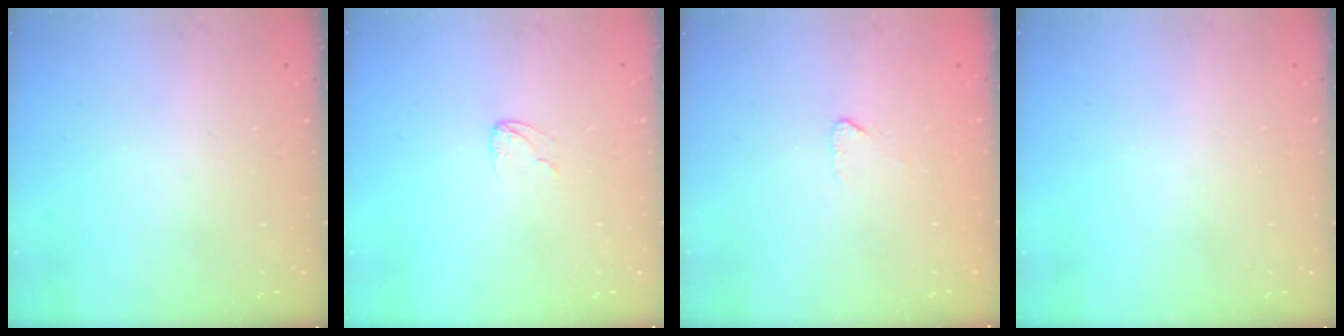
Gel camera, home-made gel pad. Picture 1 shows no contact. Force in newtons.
{"total": 3.0, "press": 3.0, "slide": 0.2}
{"total": 2.7, "press": 2.7, "slide": 0.2}
{"total": 0.0}